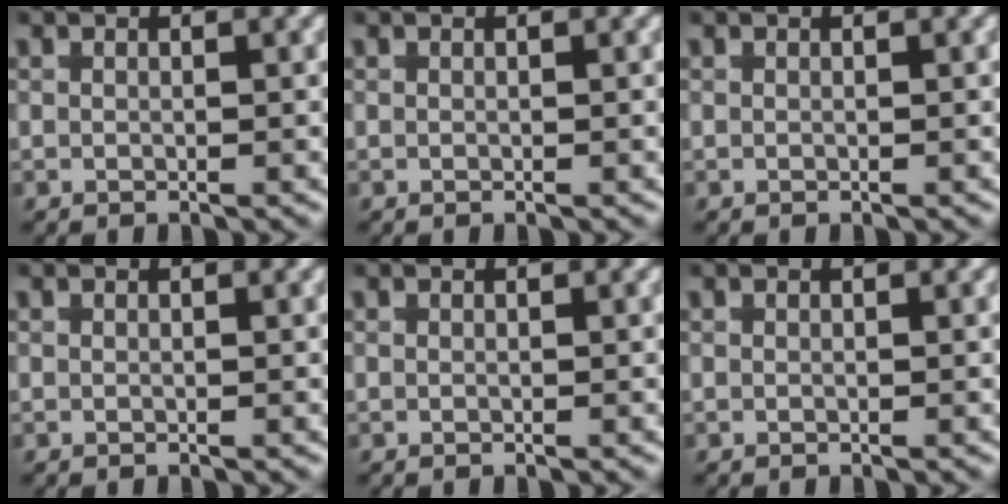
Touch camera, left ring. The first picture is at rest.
{"total": 0.0}
{"total": 0.0}
{"total": 0.0}
{"total": 0.0}
{"total": 0.0}